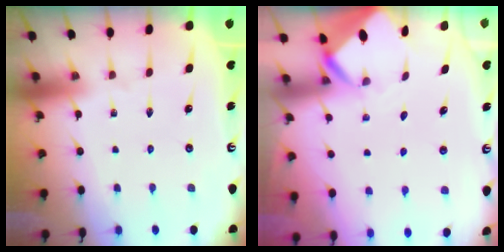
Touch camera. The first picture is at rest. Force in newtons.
{"total": 2.8, "press": 2.8, "slide": 0.1}